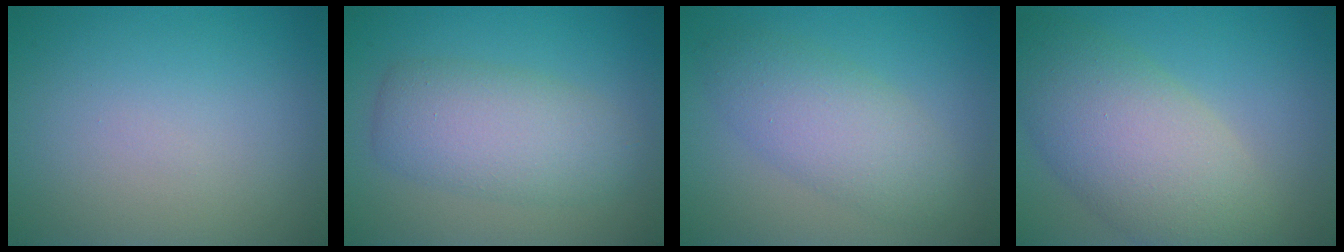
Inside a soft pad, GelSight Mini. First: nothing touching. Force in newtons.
{"total": 5.2, "press": 5.2, "slide": 0.1}
{"total": 4.2, "press": 4.2, "slide": 0.0}
{"total": 8.3, "press": 8.2, "slide": 0.8}